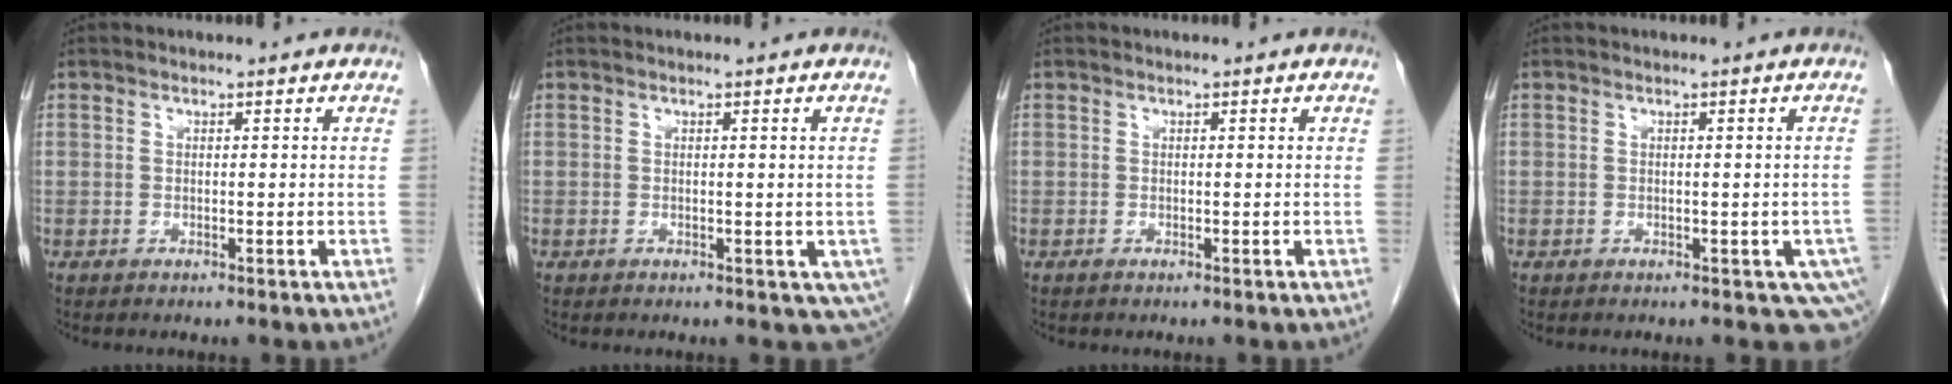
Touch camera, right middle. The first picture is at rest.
{"total": 3.0, "force": [-0.3, 2.0, 2.2], "torque": [-0.017, -0.001, 0.003]}
{"total": 0.0}
{"total": 4.8, "force": [-2.3, 2.8, 3.3], "torque": [-0.025, 0.002, -0.028]}